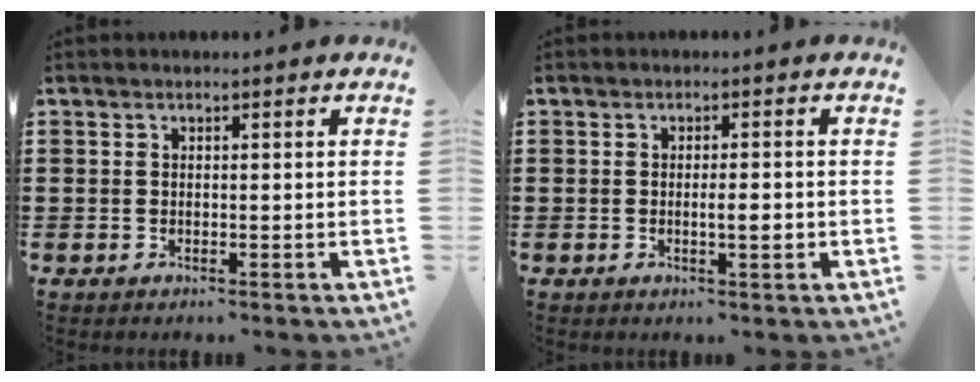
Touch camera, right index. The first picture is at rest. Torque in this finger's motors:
{"motor_torque": [1.11, 0.22, 0.12, 0.04]}